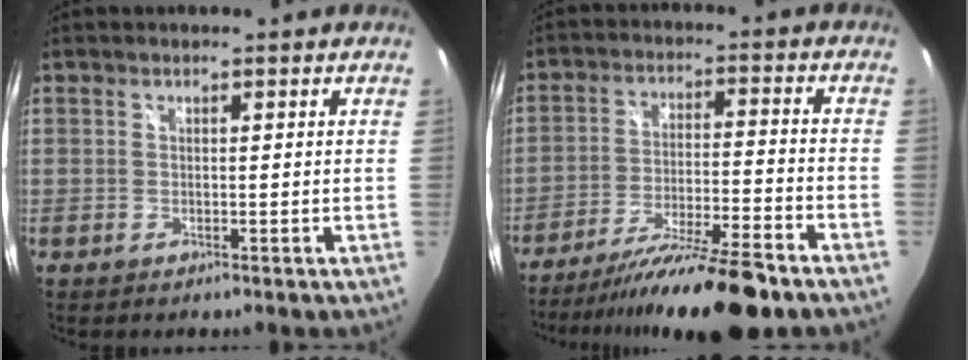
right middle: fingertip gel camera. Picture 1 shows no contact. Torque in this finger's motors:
{"motor_torque": [1.09, -1.05, 0.65, 0.07]}